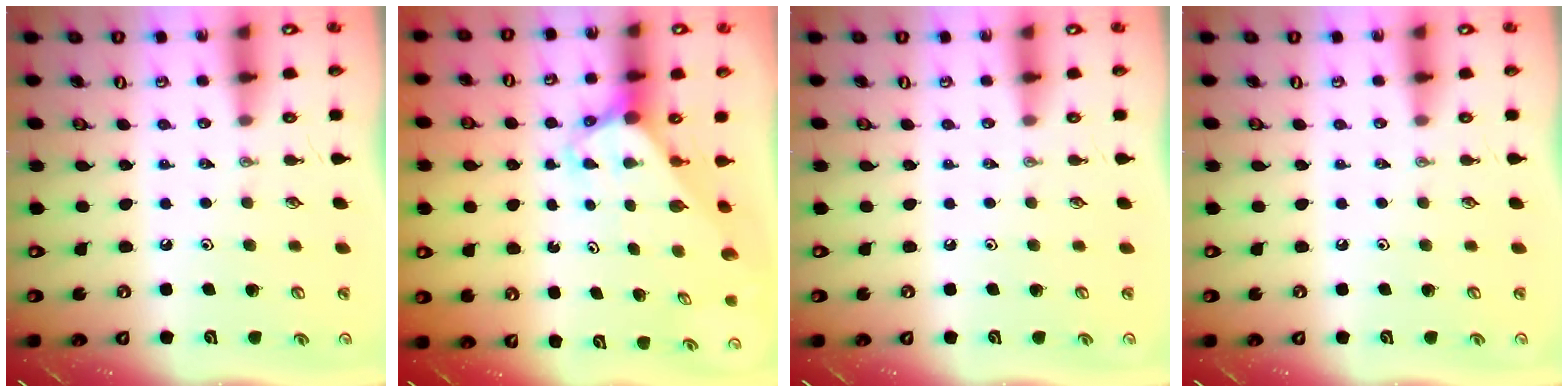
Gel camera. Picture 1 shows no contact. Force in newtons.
{"total": 3.3, "press": 3.3, "slide": 0.2}
{"total": 0.0}
{"total": 0.0}